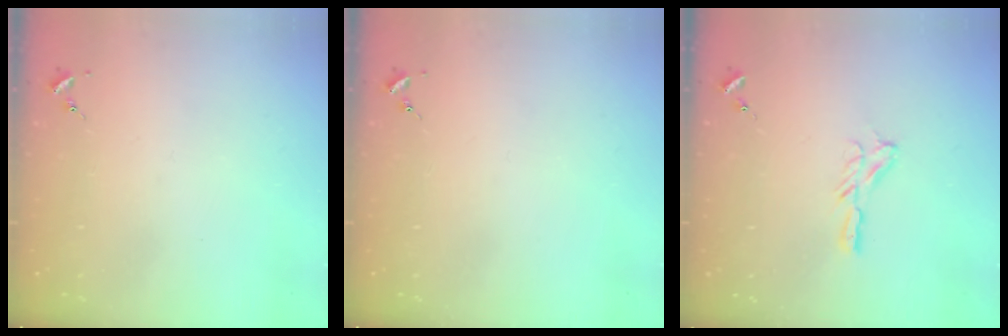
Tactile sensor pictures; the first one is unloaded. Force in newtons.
{"total": 0.0}
{"total": 6.4, "press": 6.4, "slide": 0.4}